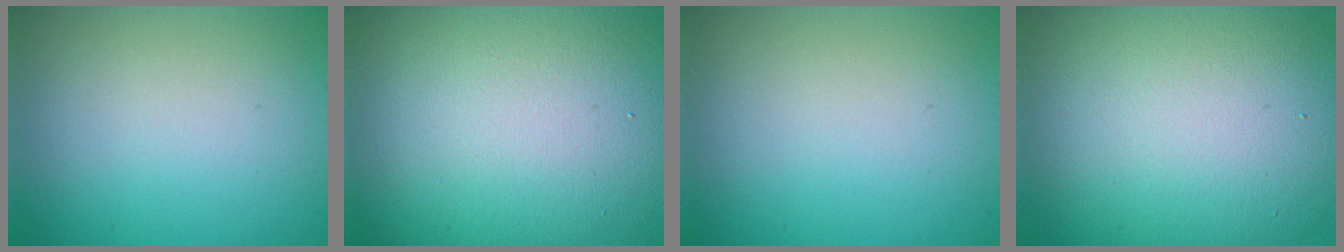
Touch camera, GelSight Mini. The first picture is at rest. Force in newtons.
{"total": 20.3, "press": 20.2, "slide": 1.3}
{"total": 0.0}
{"total": 13.8, "press": 13.7, "slide": 1.3}